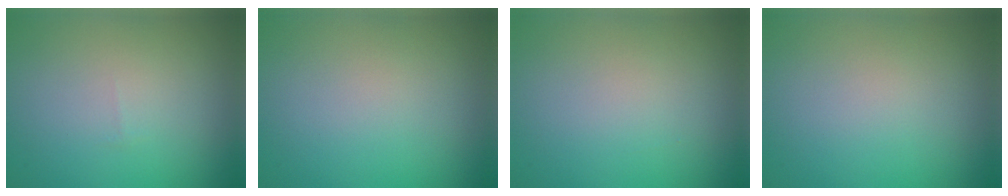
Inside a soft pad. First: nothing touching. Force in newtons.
{"total": 0.0}
{"total": 0.0}
{"total": 0.0}